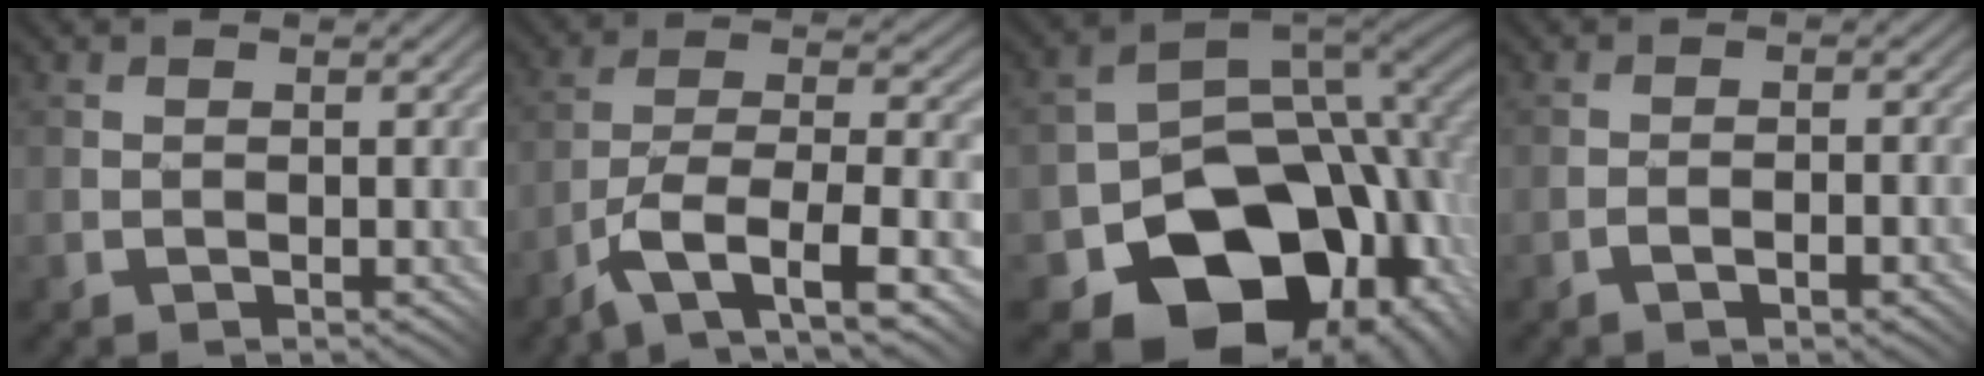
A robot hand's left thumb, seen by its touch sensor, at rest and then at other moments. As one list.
[{"total": 11.4, "force": [-7.0, 2.8, 8.6], "torque": [-0.153, 0.003, -0.133]}, {"total": 17.2, "force": [-6.9, 12.5, 9.7], "torque": [-0.160, -0.056, -0.093]}, {"total": 3.2, "force": [-1.9, 1.0, 2.4], "torque": [-0.029, 0.013, -0.027]}]